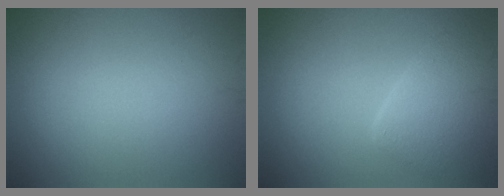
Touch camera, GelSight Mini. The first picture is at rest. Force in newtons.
{"total": 4.4, "press": 4.4, "slide": 0.3}